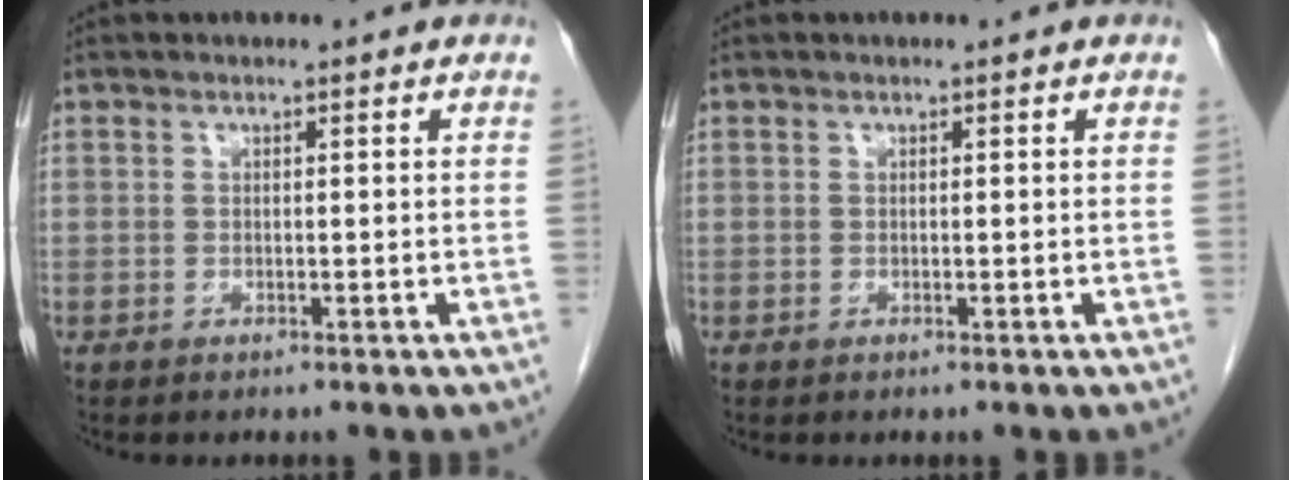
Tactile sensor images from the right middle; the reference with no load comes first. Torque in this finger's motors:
{"motor_torque": [0.02, 0.13, 0.04, 0.00]}